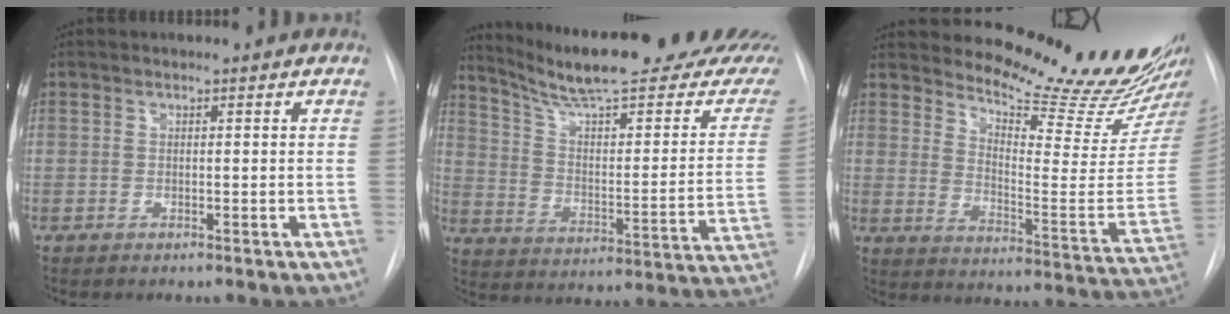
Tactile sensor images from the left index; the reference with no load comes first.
{"total": 26.3, "force": [23.0, 2.4, 12.6], "torque": [-0.180, -0.070, 0.310]}
{"total": 20.3, "force": [19.1, 0.8, 6.8], "torque": [-0.106, -0.126, 0.245]}